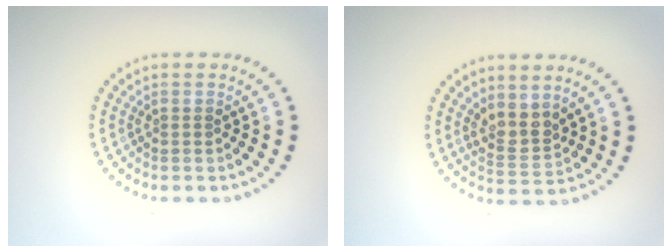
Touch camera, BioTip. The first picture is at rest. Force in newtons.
{"total": 2.6, "press": 2.0, "slide": 1.6}